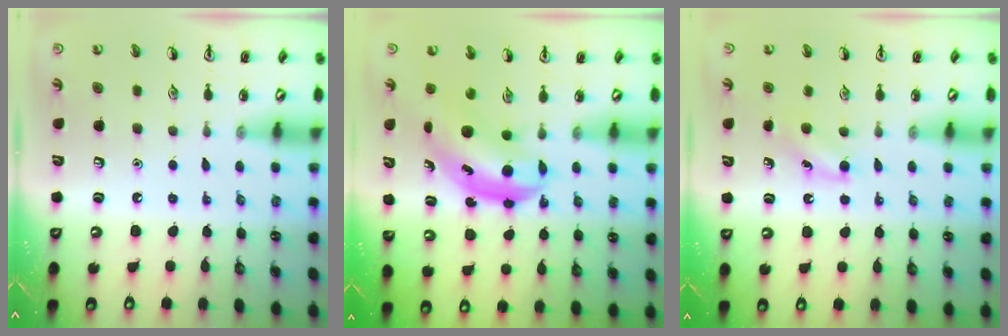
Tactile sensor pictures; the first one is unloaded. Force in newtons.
{"total": 5.5, "press": 5.4, "slide": 1.2}
{"total": 4.3, "press": 4.1, "slide": 1.3}